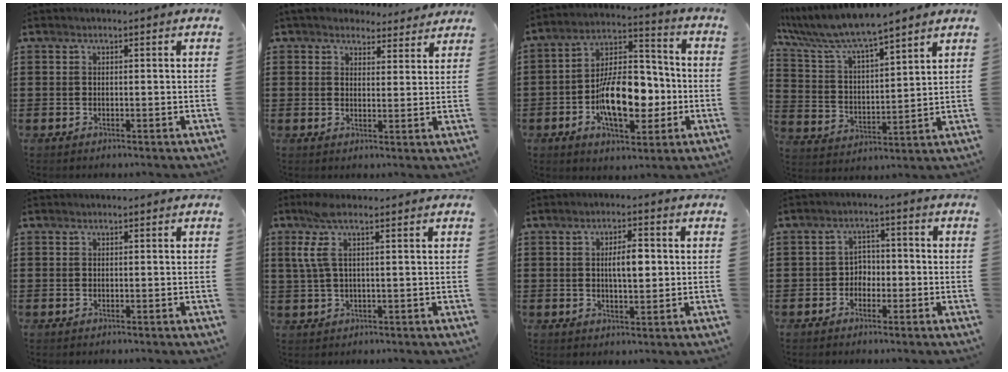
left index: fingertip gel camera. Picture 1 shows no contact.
{"total": 4.3, "force": [3.9, 1.7, 0.6], "torque": [-0.020, -0.009, 0.071]}
{"total": 12.8, "force": [-2.7, 7.1, 10.3], "torque": [-0.175, 0.007, -0.049]}
{"total": 7.1, "force": [6.4, 0.3, 3.1], "torque": [-0.089, -0.035, 0.107]}
{"total": 0.0}
{"total": 4.2, "force": [1.3, 0.5, 4.0], "torque": [-0.103, -0.010, 0.015]}
{"total": 4.7, "force": [0.6, 1.6, 4.4], "torque": [-0.078, 0.004, 0.005]}
{"total": 2.7, "force": [-1.7, 1.9, 1.0], "torque": [-0.026, 0.008, -0.038]}